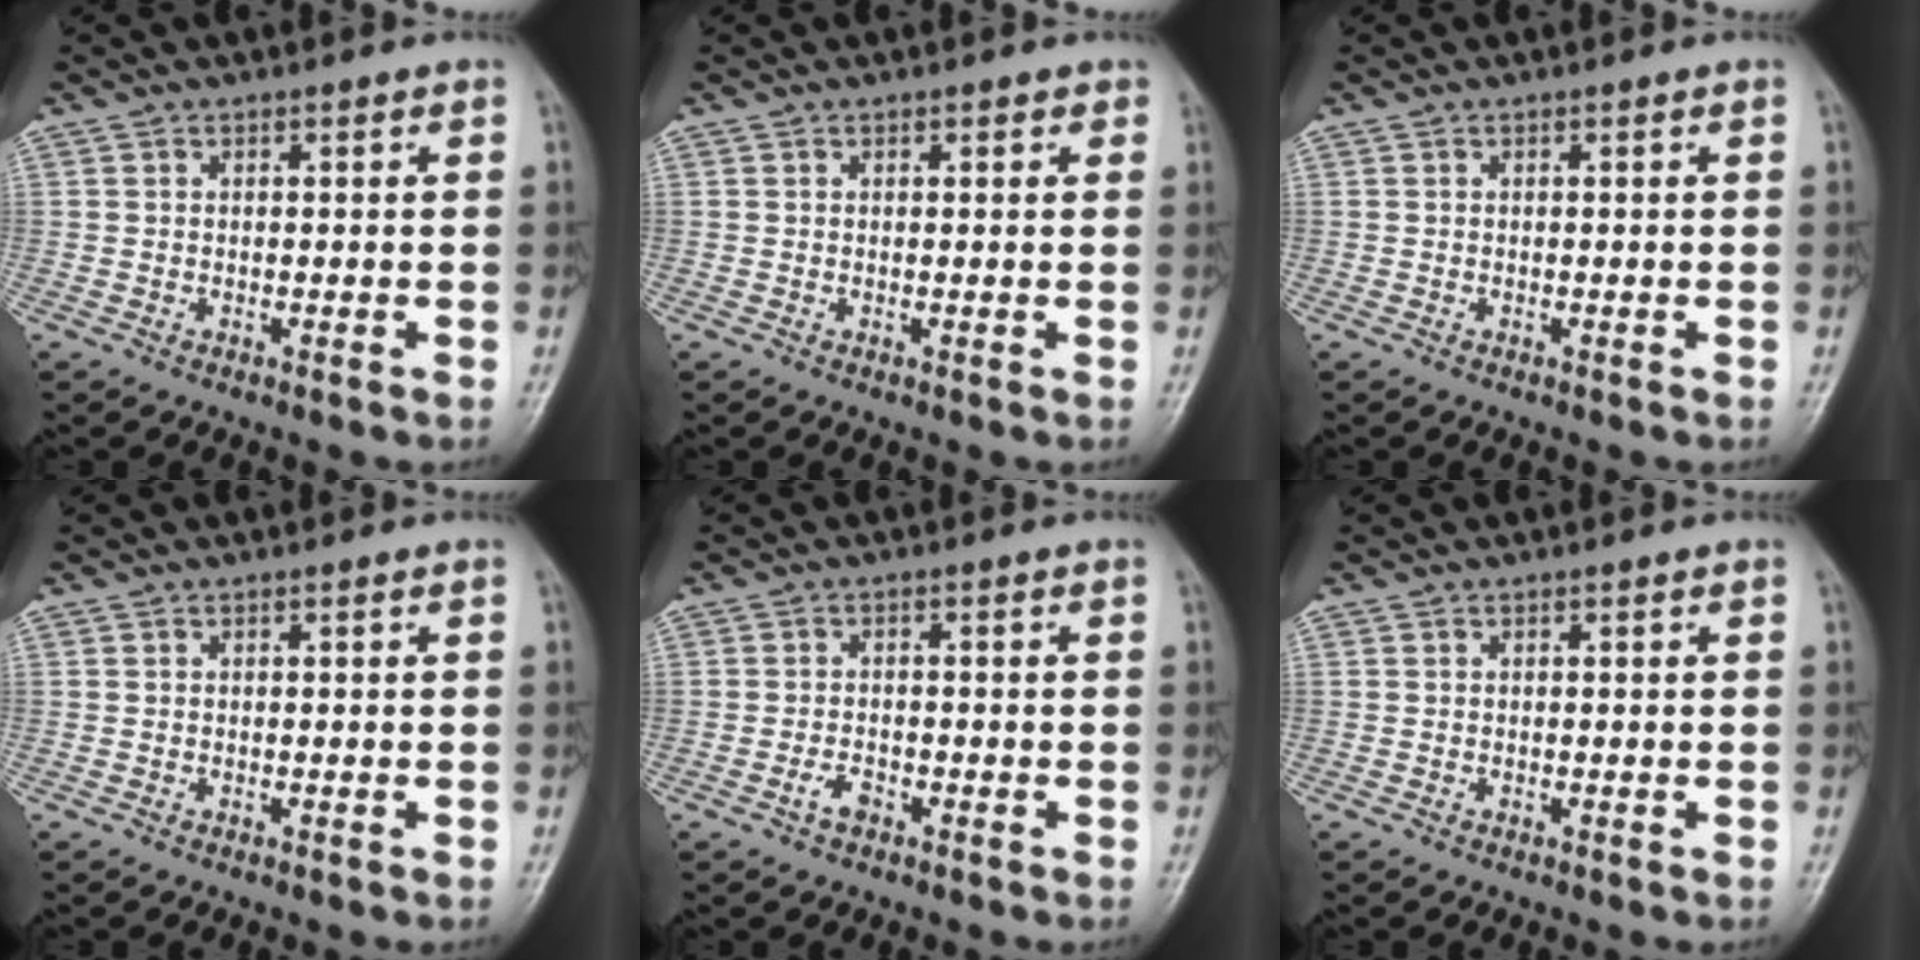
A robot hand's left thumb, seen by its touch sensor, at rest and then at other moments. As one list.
[{"total": 1.1, "force": [0.7, 0.6, 0.7], "torque": [0.000, -0.001, 0.004]}, {"total": 0.0}, {"total": 0.0}, {"total": 2.2, "force": [-1.3, 1.2, 1.3], "torque": [-0.027, 0.009, -0.025]}, {"total": 0.0}]